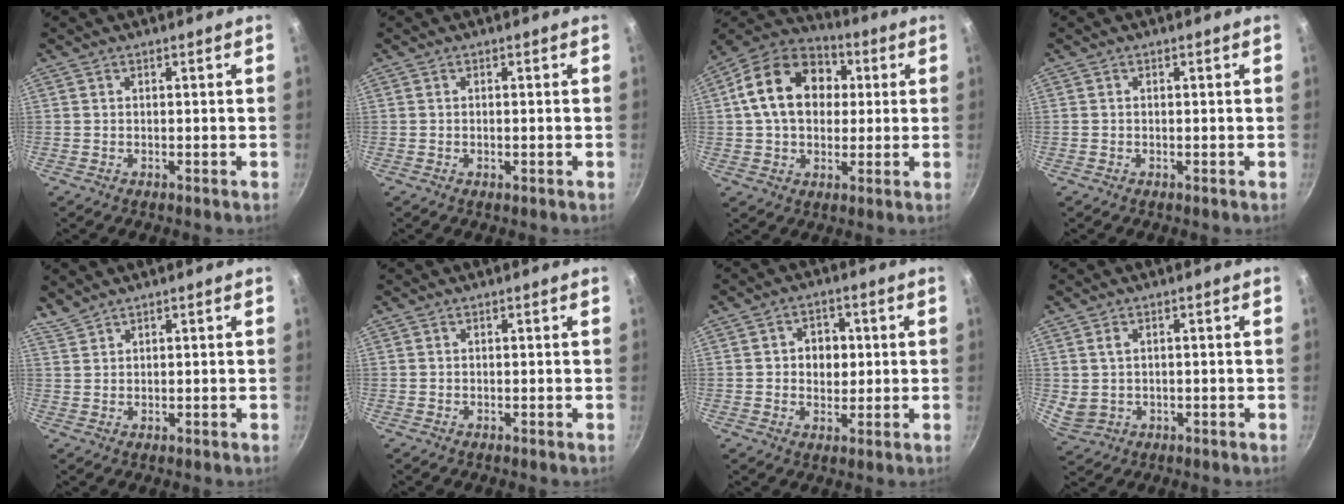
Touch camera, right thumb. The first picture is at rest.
{"total": 0.8, "force": [-0.2, 0.2, 0.7], "torque": [-0.013, 0.000, -0.004]}
{"total": 17.6, "force": [3.0, 13.0, 11.4], "torque": [-0.170, 0.026, 0.037]}
{"total": 0.0}
{"total": 2.0, "force": [1.9, 0.3, 0.3], "torque": [-0.008, 0.002, 0.045]}
{"total": 0.0}
{"total": 5.9, "force": [0.6, 4.8, 3.4], "torque": [-0.026, -0.001, 0.004]}
{"total": 4.1, "force": [0.5, 3.2, 2.5], "torque": [-0.042, -0.003, 0.022]}